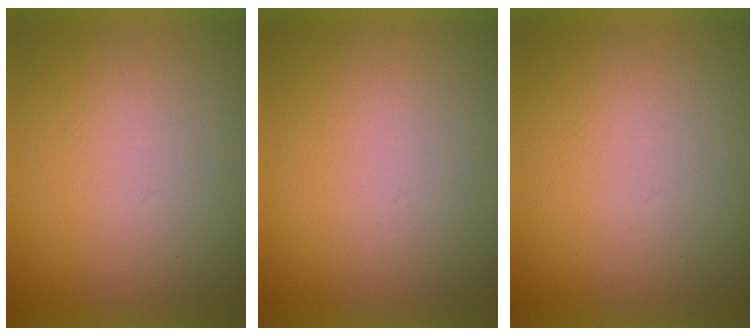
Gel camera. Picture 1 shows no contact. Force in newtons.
{"total": 0.0}
{"total": 0.0}